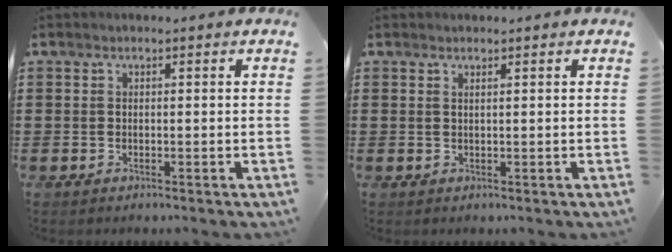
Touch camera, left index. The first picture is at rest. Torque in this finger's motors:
{"motor_torque": [-0.04, 0.02, -0.01, -0.01]}